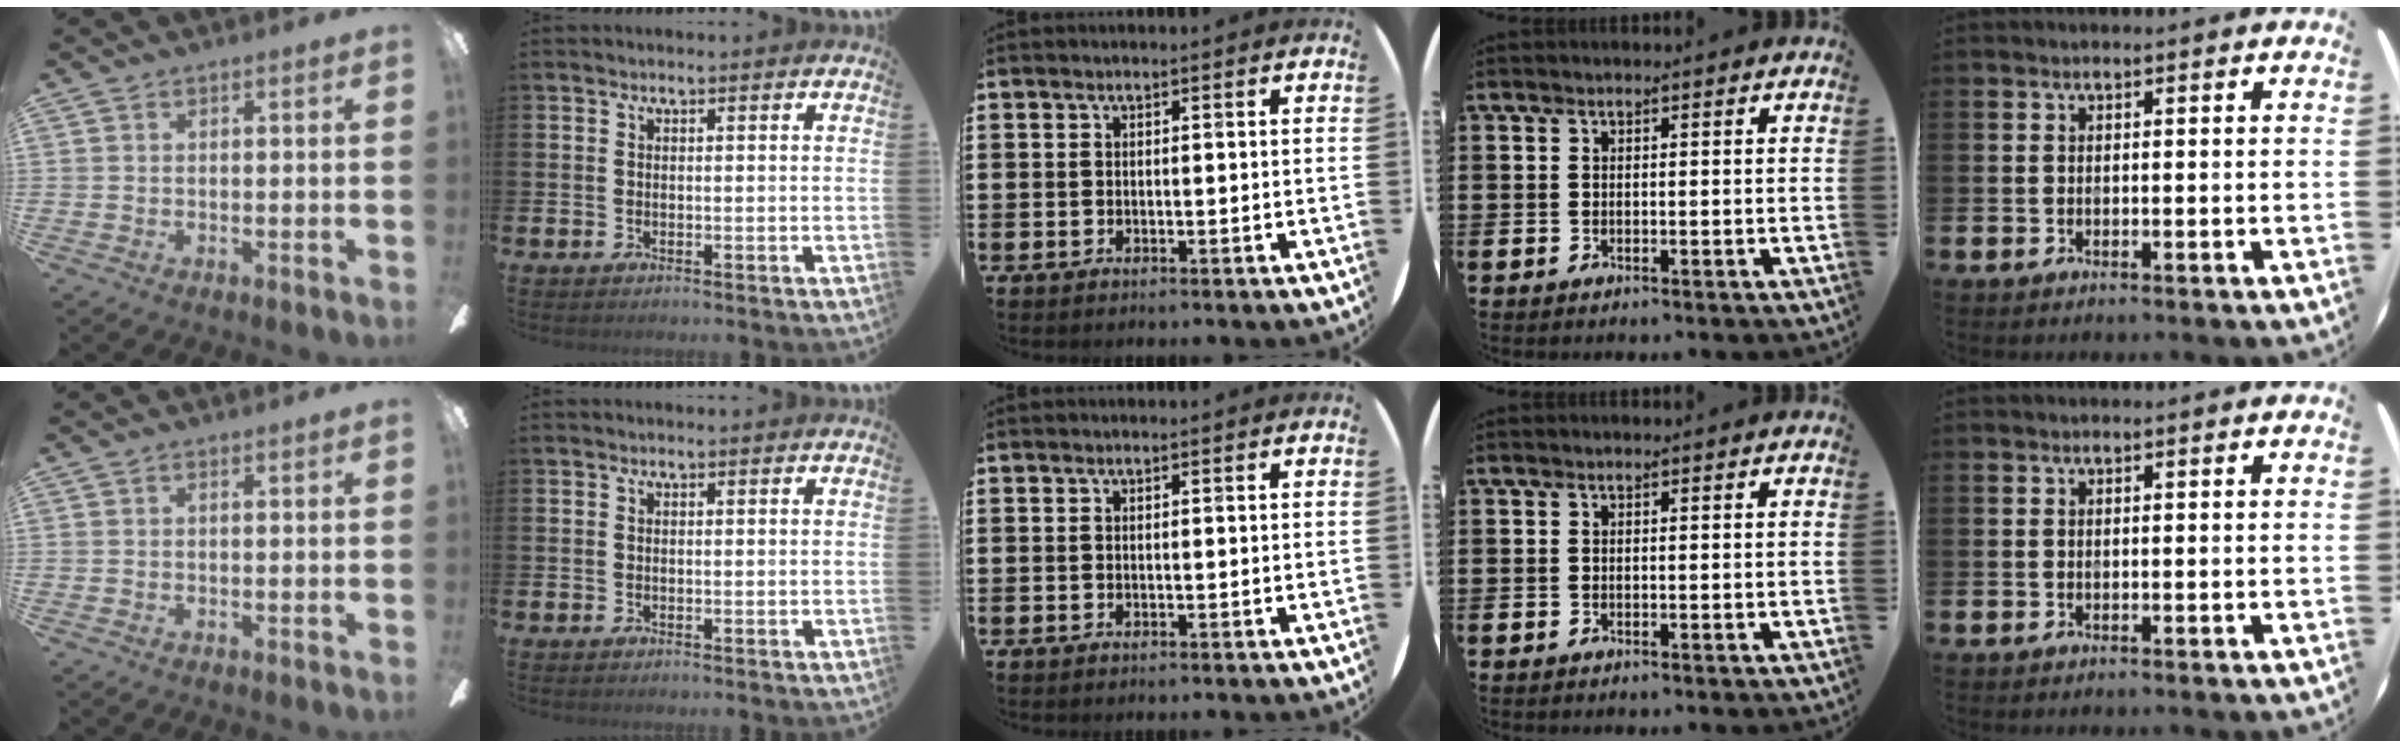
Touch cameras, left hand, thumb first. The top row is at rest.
{}